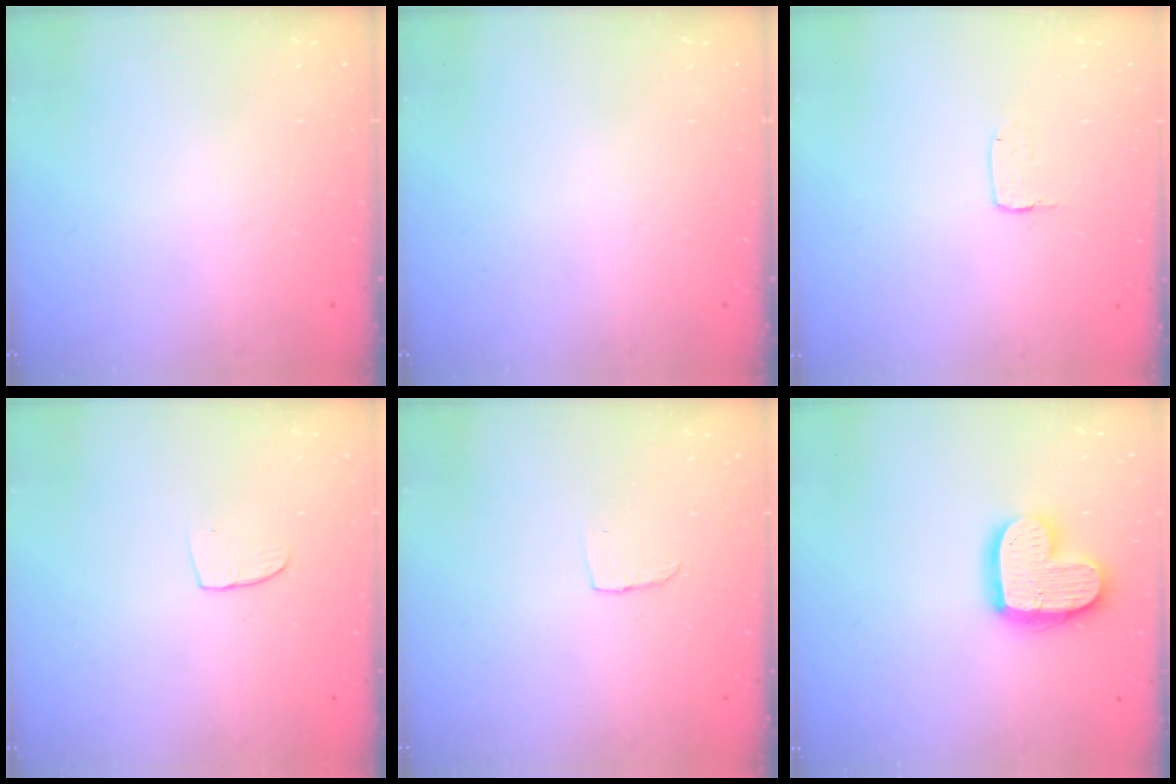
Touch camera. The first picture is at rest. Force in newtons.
{"total": 0.0}
{"total": 2.0, "press": 2.0, "slide": 0.1}
{"total": 5.2, "press": 5.2, "slide": 0.4}
{"total": 4.2, "press": 4.2, "slide": 0.3}
{"total": 15.5, "press": 15.4, "slide": 1.2}